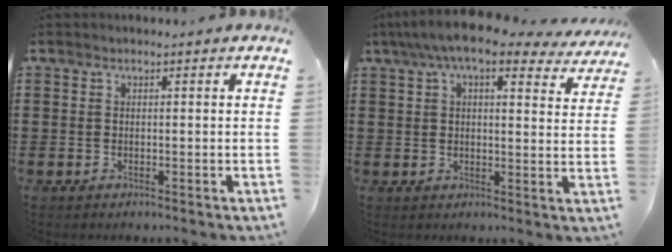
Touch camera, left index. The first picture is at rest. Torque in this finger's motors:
{"motor_torque": [2.14, 0.00, 0.89, 0.21]}